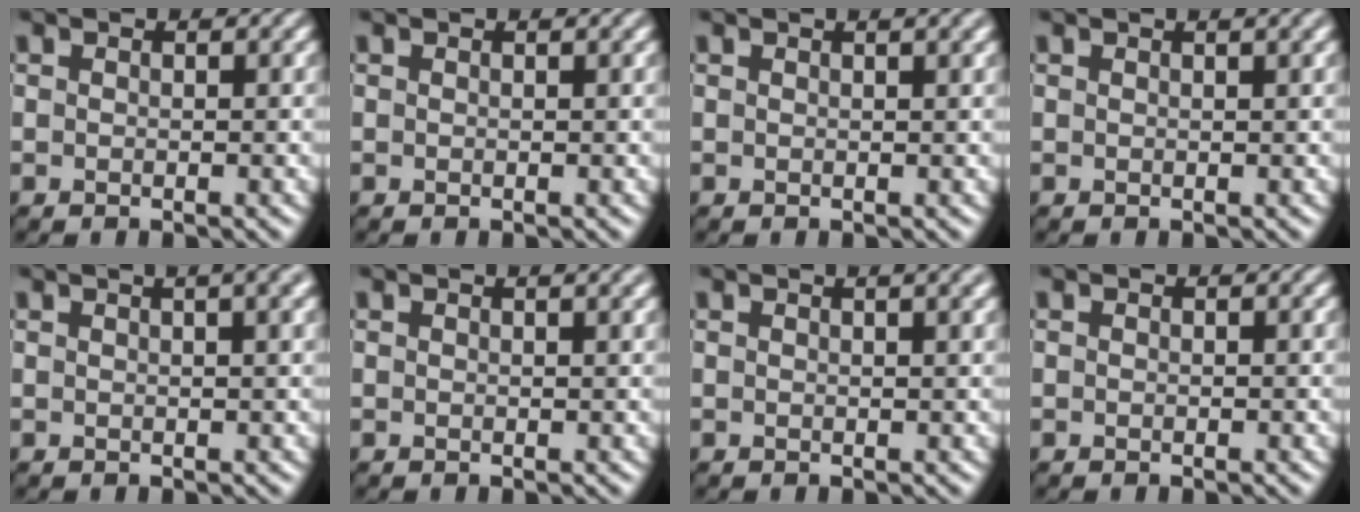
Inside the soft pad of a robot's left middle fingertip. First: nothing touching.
{"total": 0.8, "force": [0.6, 0.2, 0.5], "torque": [-0.011, -0.001, 0.005]}
{"total": 3.5, "force": [2.2, 1.3, 2.4], "torque": [-0.017, 0.013, 0.009]}
{"total": 2.9, "force": [1.9, 1.0, 2.0], "torque": [-0.016, 0.009, 0.008]}
{"total": 7.7, "force": [4.4, 3.2, 5.4], "torque": [-0.042, 0.045, 0.030]}
{"total": 3.2, "force": [2.1, 1.2, 2.1], "torque": [-0.013, 0.012, 0.007]}
{"total": 4.9, "force": [3.0, 2.0, 3.4], "torque": [-0.023, 0.029, 0.008]}
{"total": 0.0}